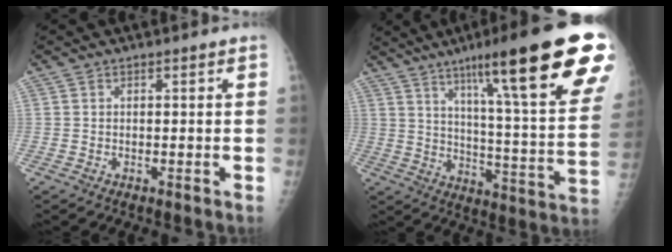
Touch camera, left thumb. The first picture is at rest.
{"total": 28.5, "force": [16.2, 3.6, 23.2], "torque": [-0.300, -0.044, 0.238]}